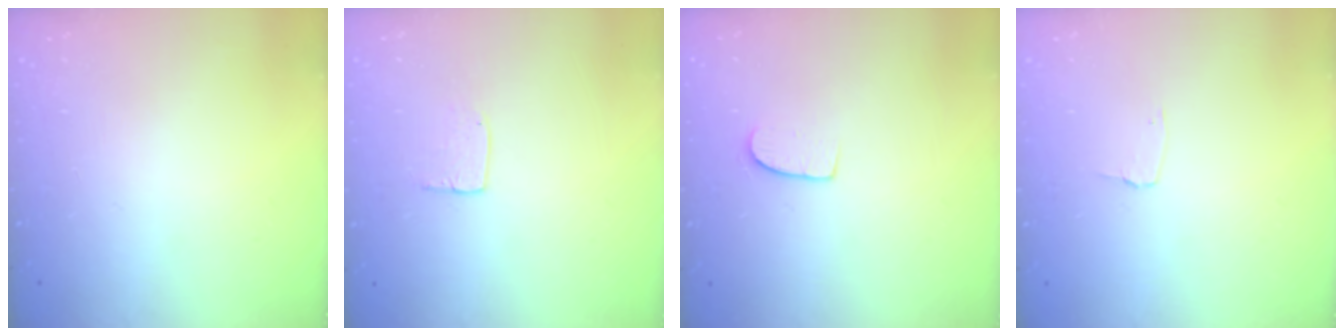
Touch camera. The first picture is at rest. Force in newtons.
{"total": 5.6, "press": 5.6, "slide": 0.2}
{"total": 7.0, "press": 7.0, "slide": 0.4}
{"total": 2.7, "press": 2.7, "slide": 0.3}